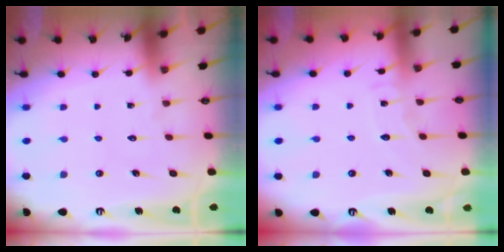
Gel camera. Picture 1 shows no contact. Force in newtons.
{"total": 5.6, "press": 5.5, "slide": 0.6}